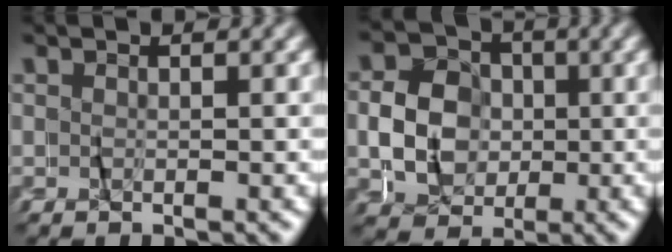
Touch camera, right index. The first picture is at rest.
{"total": 7.2, "force": [-0.7, 6.7, 2.6], "torque": [-0.055, -0.008, -0.021]}